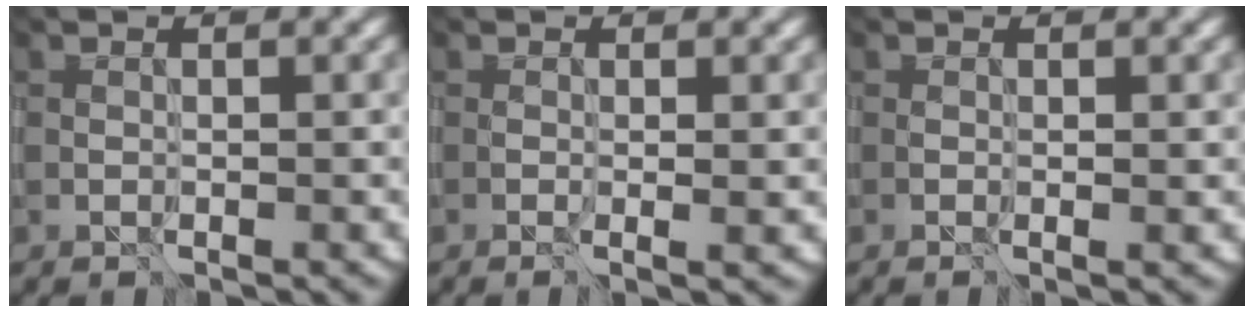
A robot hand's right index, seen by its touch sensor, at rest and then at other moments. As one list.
[{"total": 1.9, "force": [-0.1, 0.6, 1.8], "torque": [-0.025, 0.000, 0.002]}, {"total": 0.9, "force": [0.0, 0.3, 0.9], "torque": [-0.010, 0.001, 0.002]}]